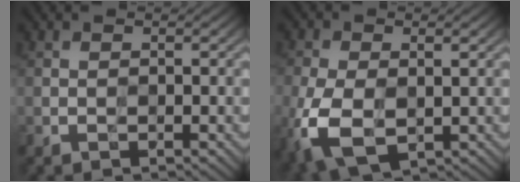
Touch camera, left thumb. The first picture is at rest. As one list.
[{"total": 9.4, "force": [-2.4, 5.6, 7.2], "torque": [-0.192, -0.028, -0.043]}]